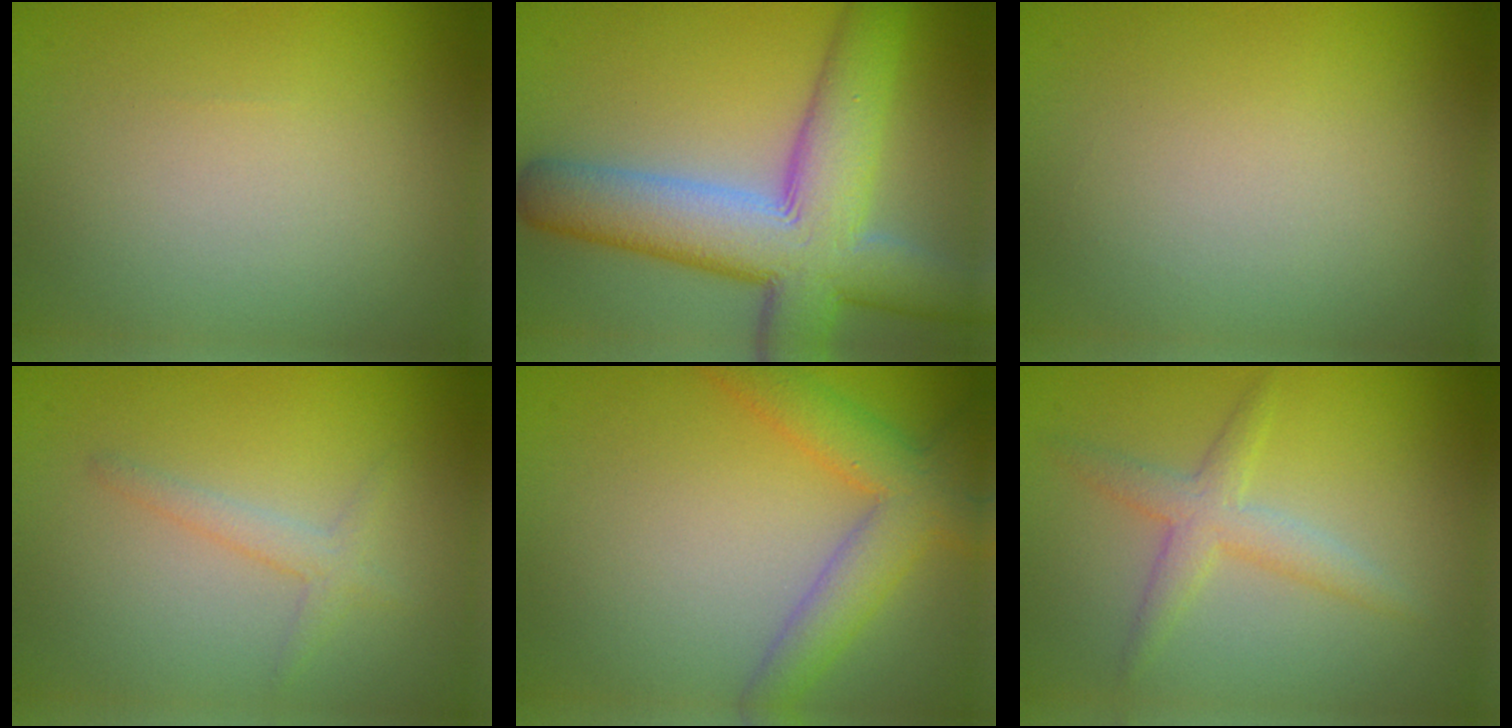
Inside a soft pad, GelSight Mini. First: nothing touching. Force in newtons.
{"total": 11.6, "press": 11.5, "slide": 0.9}
{"total": 0.0}
{"total": 1.6, "press": 1.6, "slide": 0.1}
{"total": 5.1, "press": 5.1, "slide": 0.3}
{"total": 3.0, "press": 3.0, "slide": 0.2}